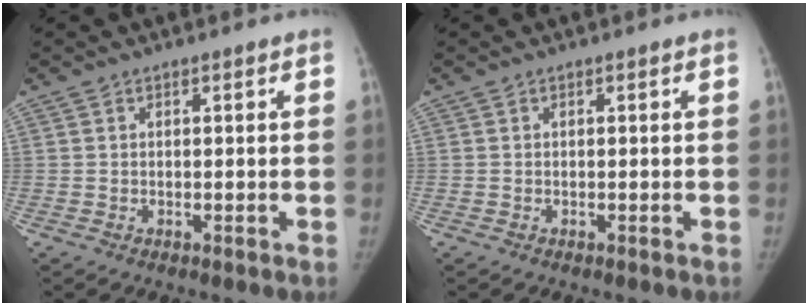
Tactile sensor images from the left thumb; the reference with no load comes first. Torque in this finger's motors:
{"motor_torque": [-0.10, -0.01, 0.05, 0.05, -0.04]}